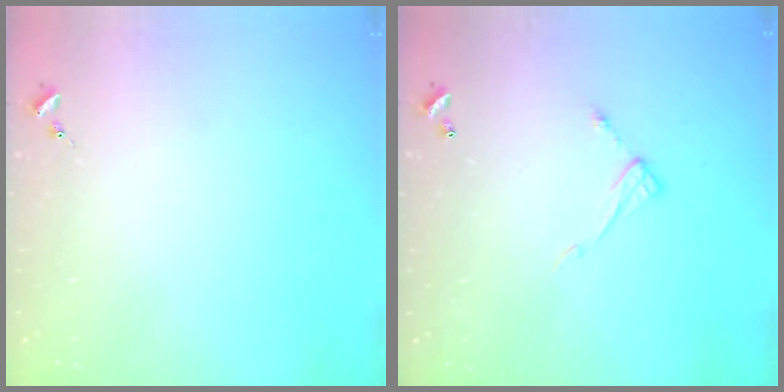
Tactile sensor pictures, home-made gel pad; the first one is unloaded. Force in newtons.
{"total": 7.5, "press": 7.5, "slide": 0.2}